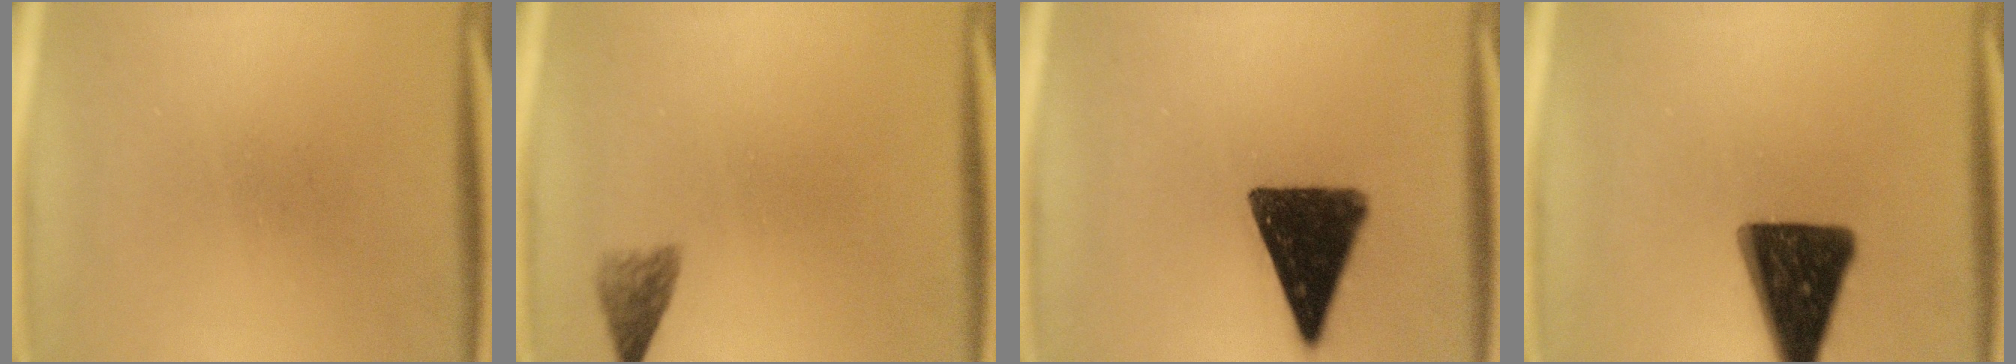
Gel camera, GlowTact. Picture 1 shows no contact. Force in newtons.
{"total": 2.3}
{"total": 14.2}
{"total": 15.8}